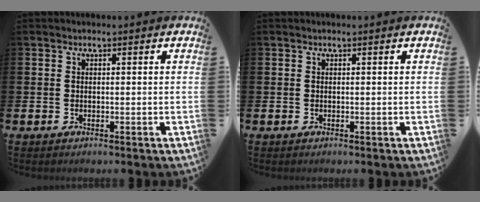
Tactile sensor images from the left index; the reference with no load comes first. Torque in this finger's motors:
{"motor_torque": [-0.13, 0.21, -0.02, 0.00]}